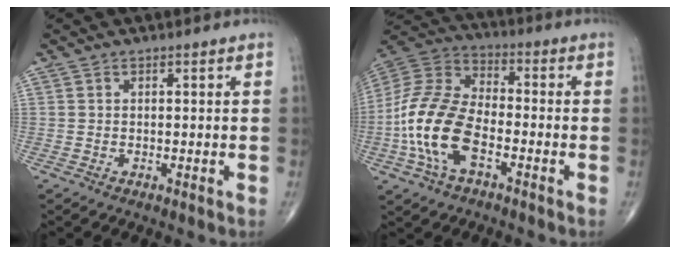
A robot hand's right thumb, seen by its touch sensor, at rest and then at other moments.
{"total": 16.4, "force": [-5.1, 8.8, 12.8], "torque": [-0.267, 0.030, -0.102]}